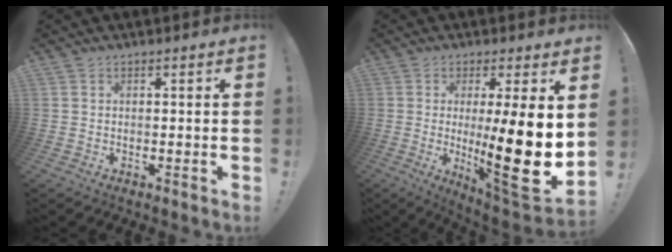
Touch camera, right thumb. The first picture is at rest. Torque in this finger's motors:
{"motor_torque": [1.74, 3.26, 1.47, -0.87, 0.48]}